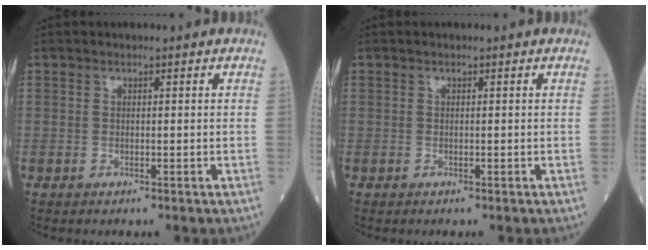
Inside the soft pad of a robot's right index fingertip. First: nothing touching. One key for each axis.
{"total": 0.0}